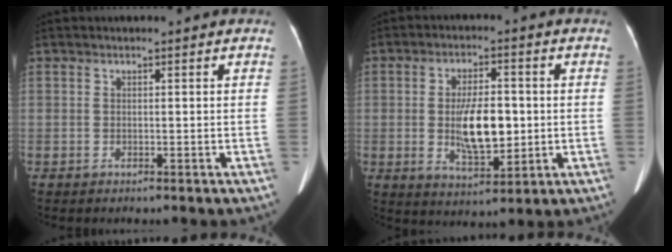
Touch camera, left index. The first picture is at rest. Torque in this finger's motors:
{"motor_torque": [1.67, 0.09, 0.95, 0.21]}